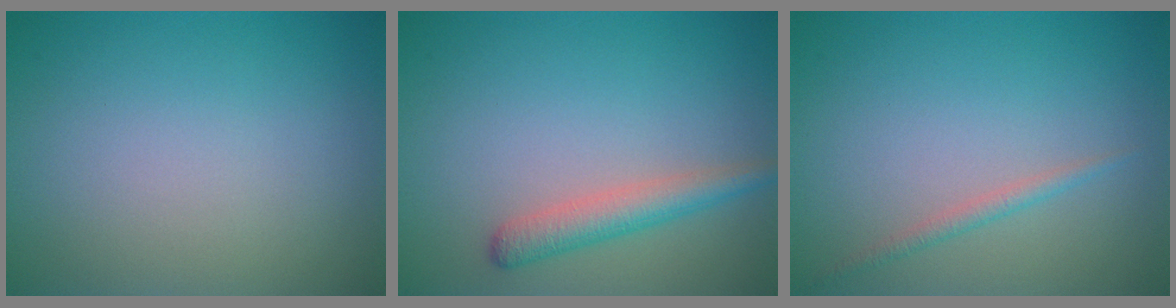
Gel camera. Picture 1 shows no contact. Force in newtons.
{"total": 2.8, "press": 2.8, "slide": 0.2}
{"total": 1.1, "press": 1.1, "slide": 0.0}